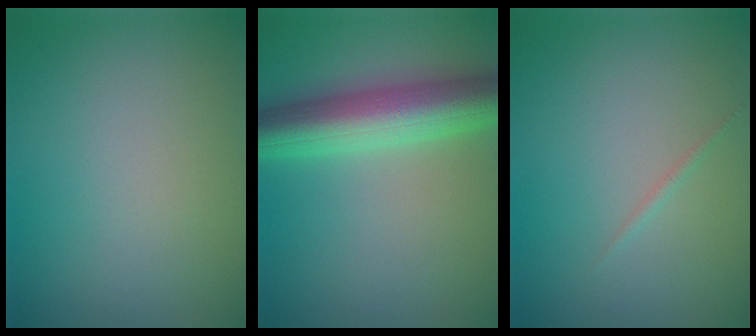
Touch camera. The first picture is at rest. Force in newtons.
{"total": 8.0, "press": 8.0, "slide": 0.3}
{"total": 0.6, "press": 0.6, "slide": 0.0}